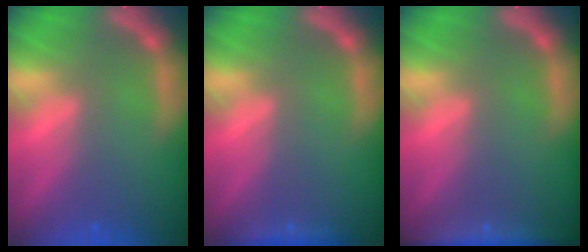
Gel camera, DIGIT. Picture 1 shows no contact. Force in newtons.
{"total": 1.4}
{"total": 4.4}